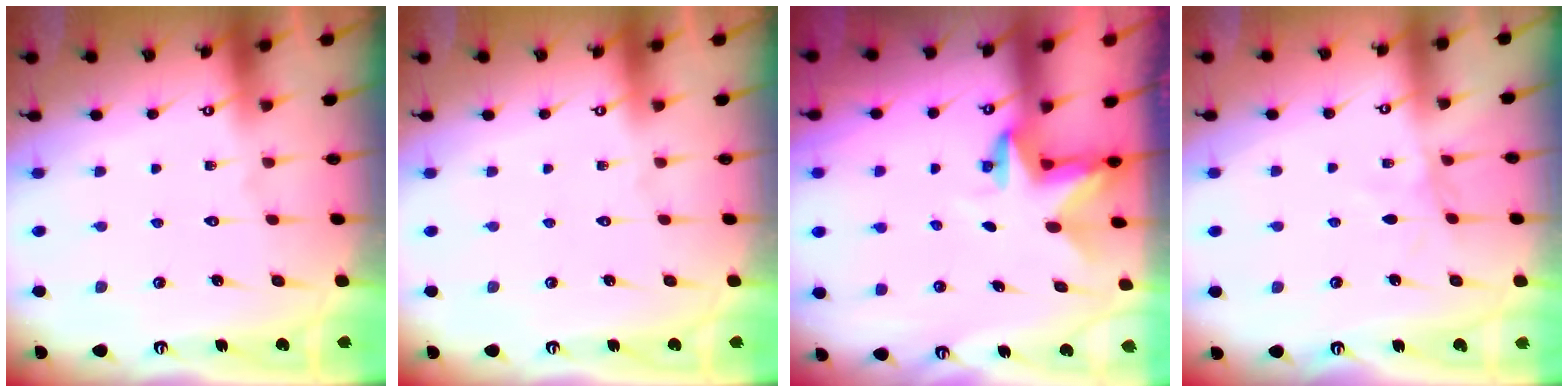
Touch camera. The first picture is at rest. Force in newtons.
{"total": 0.0}
{"total": 2.8, "press": 2.8, "slide": 0.2}
{"total": 3.8, "press": 3.8, "slide": 0.5}